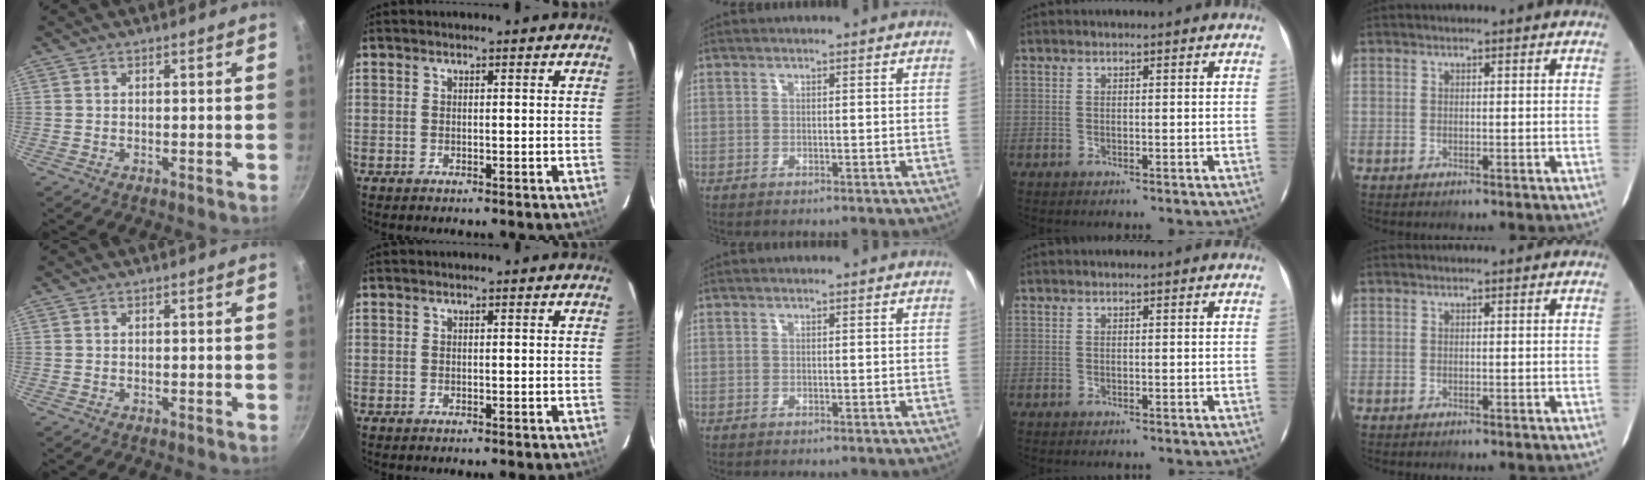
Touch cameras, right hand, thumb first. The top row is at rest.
{}